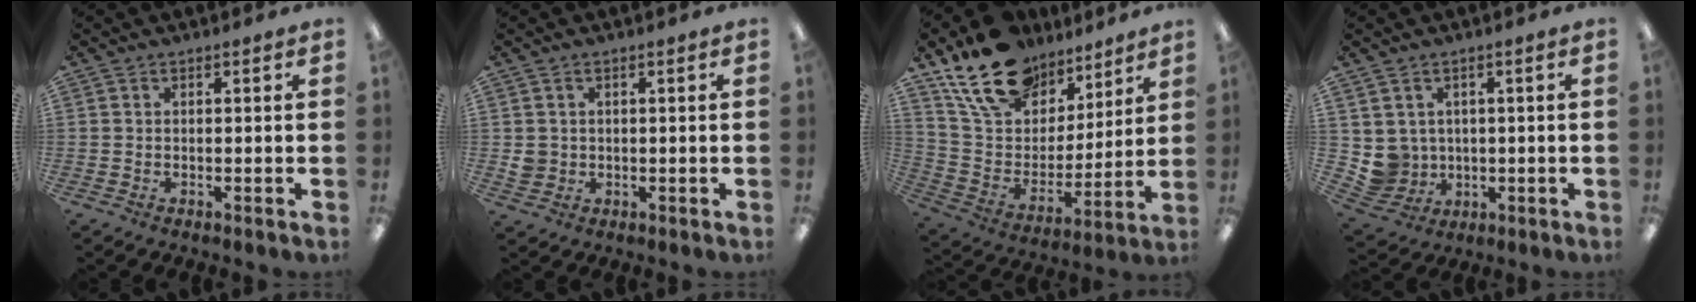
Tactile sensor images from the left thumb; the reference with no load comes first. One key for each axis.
{"total": 3.2, "fx": 0.5, "fy": 3.0, "fz": 0.8, "tx": -0.020, "ty": 0.007, "tz": 0.010}
{"total": 19.2, "fx": 13.5, "fy": 11.3, "fz": 7.6, "tx": -0.148, "ty": -0.074, "tz": 0.250}
{"total": 5.5, "fx": 1.4, "fy": 5.3, "fz": 0.2, "tx": -0.034, "ty": -0.008, "tz": 0.036}